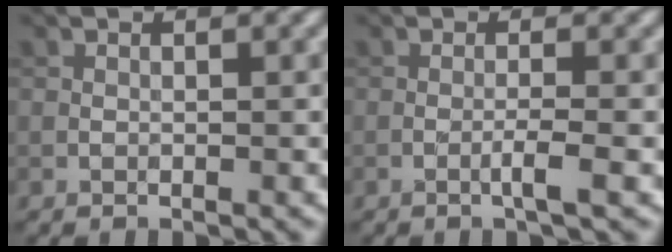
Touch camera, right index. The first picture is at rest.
{"total": 1.4, "force": [-0.5, 0.1, 1.3], "torque": [-0.022, 0.003, -0.014]}